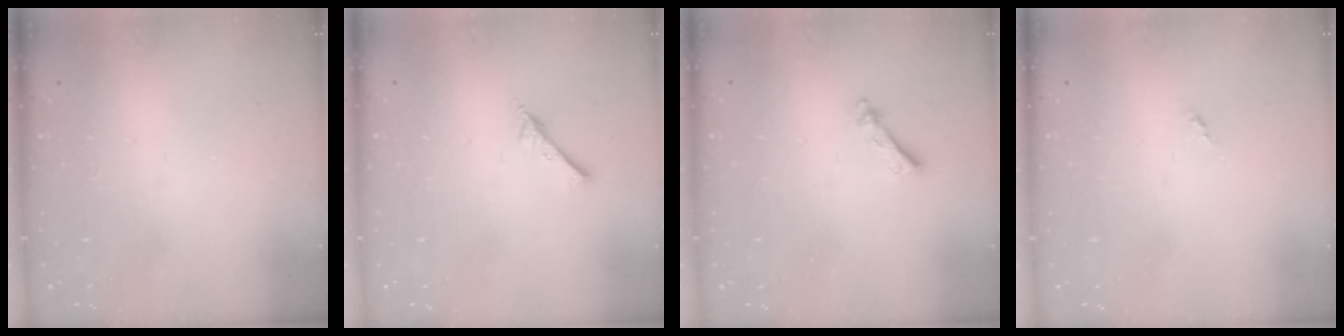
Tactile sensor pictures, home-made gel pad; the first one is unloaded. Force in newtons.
{"total": 3.1, "press": 3.1, "slide": 0.3}
{"total": 2.4, "press": 2.3, "slide": 0.4}
{"total": 0.0}